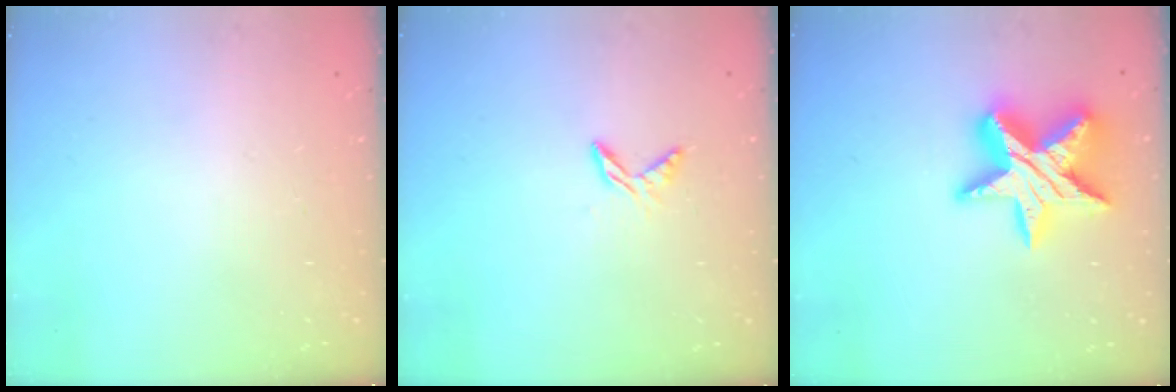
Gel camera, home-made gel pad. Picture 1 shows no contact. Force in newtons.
{"total": 5.1, "press": 5.1, "slide": 0.4}
{"total": 18.5, "press": 18.4, "slide": 1.4}